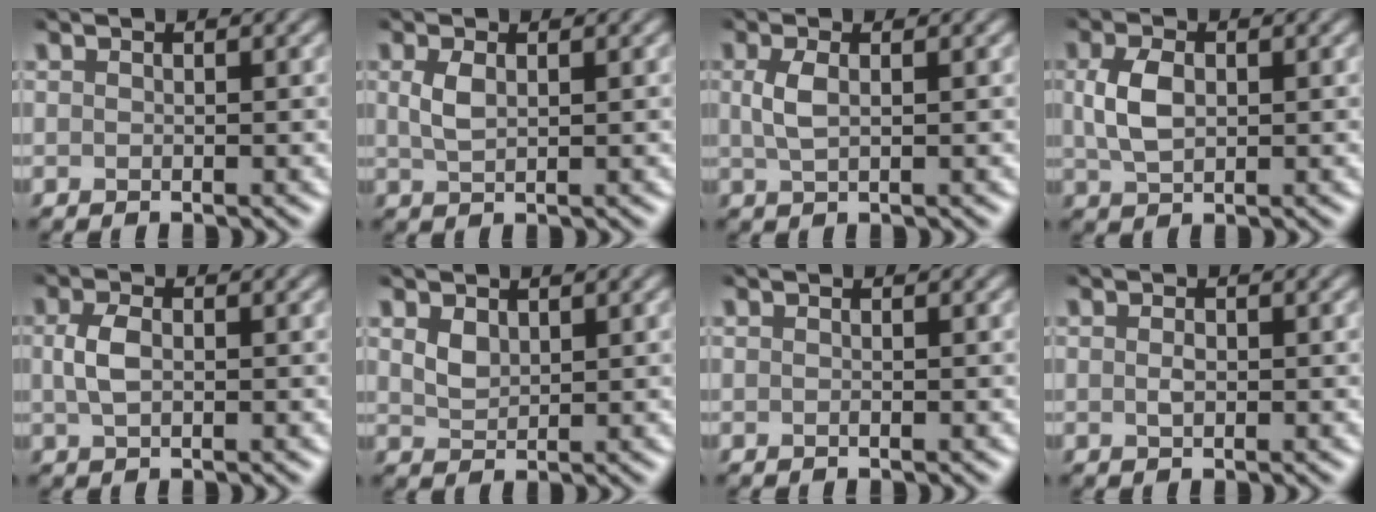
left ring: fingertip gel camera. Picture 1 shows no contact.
{"total": 1.8, "force": [0.5, 0.8, 1.6], "torque": [-0.038, 0.001, 0.012]}
{"total": 2.0, "force": [0.4, 0.7, 1.9], "torque": [-0.042, 0.003, 0.008]}
{"total": 3.3, "force": [0.4, 2.0, 2.6], "torque": [-0.061, 0.002, 0.011]}
{"total": 2.3, "force": [0.1, 1.2, 1.9], "torque": [-0.047, 0.002, 0.000]}
{"total": 1.6, "force": [0.9, 0.9, 0.9], "torque": [-0.021, -0.001, 0.023]}
{"total": 0.0}
{"total": 0.7, "force": [0.0, 0.4, 0.6], "torque": [-0.013, -0.002, 0.000]}